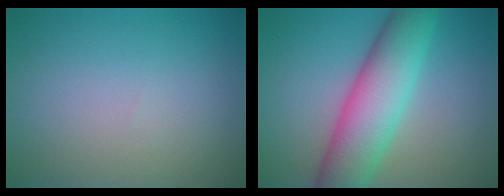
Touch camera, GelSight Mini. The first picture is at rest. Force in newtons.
{"total": 8.1, "press": 8.1, "slide": 0.1}